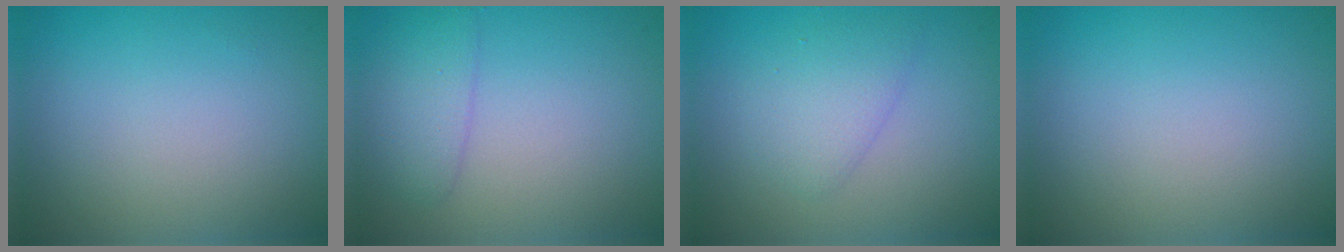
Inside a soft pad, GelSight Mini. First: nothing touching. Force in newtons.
{"total": 2.3, "press": 2.3, "slide": 0.1}
{"total": 2.4, "press": 2.4, "slide": 0.2}
{"total": 0.0}